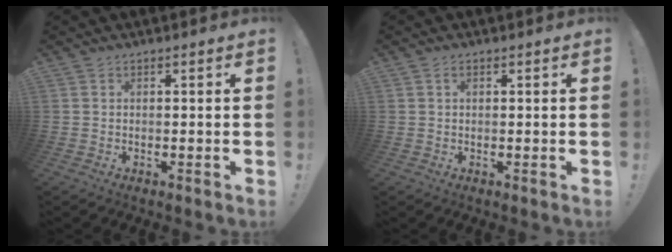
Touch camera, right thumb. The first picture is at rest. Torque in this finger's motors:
{"motor_torque": [-0.37, 0.16, -0.15, 0.06, 0.08]}